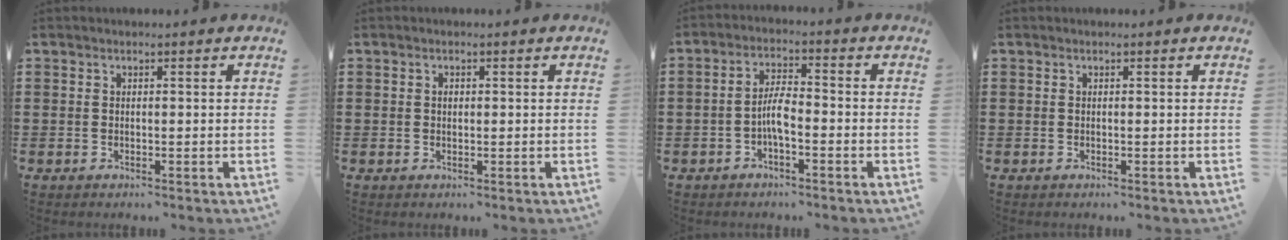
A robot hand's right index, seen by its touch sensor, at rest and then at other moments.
{"total": 0.7, "force": [0.1, 0.5, 0.6], "torque": [-0.013, 0.000, 0.001]}
{"total": 4.3, "force": [-1.5, 1.4, 3.8], "torque": [-0.074, 0.007, -0.030]}
{"total": 0.0}